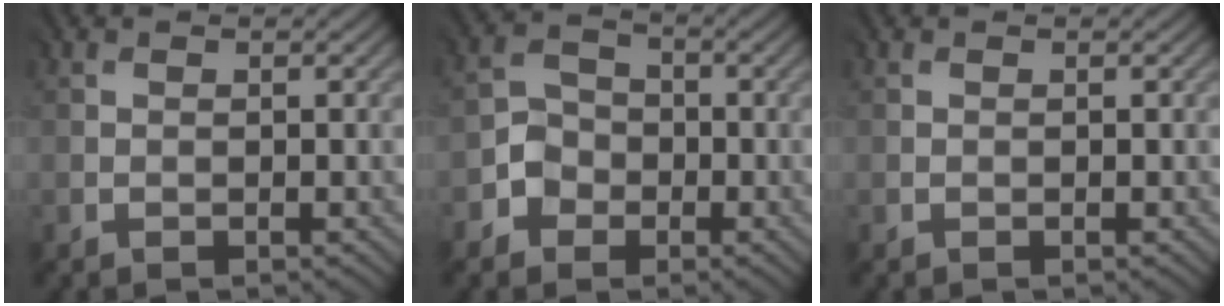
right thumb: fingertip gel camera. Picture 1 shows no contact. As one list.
[{"total": 3.1, "force": [-2.0, 2.4, 0.0], "torque": [0.004, 0.002, -0.044]}, {"total": 0.0}]